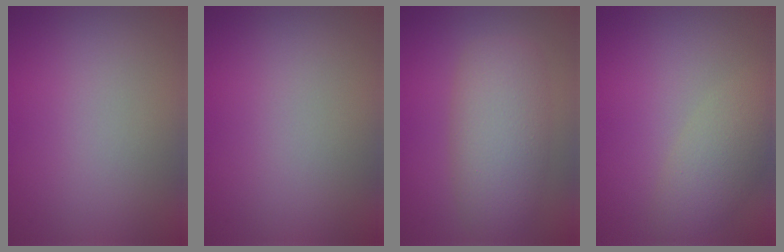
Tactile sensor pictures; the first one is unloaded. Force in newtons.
{"total": 0.0}
{"total": 5.4, "press": 5.4, "slide": 0.2}
{"total": 3.2, "press": 3.2, "slide": 0.2}